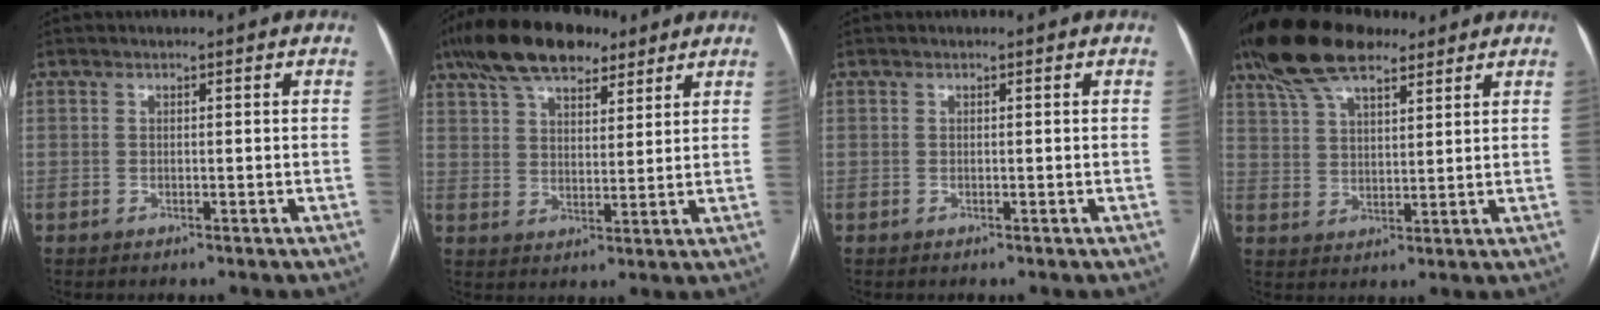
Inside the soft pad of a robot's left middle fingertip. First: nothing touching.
{"total": 15.1, "force": [10.8, 6.2, 8.7], "torque": [-0.176, 0.046, 0.188]}
{"total": 0.0}
{"total": 12.4, "force": [9.5, 4.1, 6.9], "torque": [-0.146, 0.034, 0.175]}